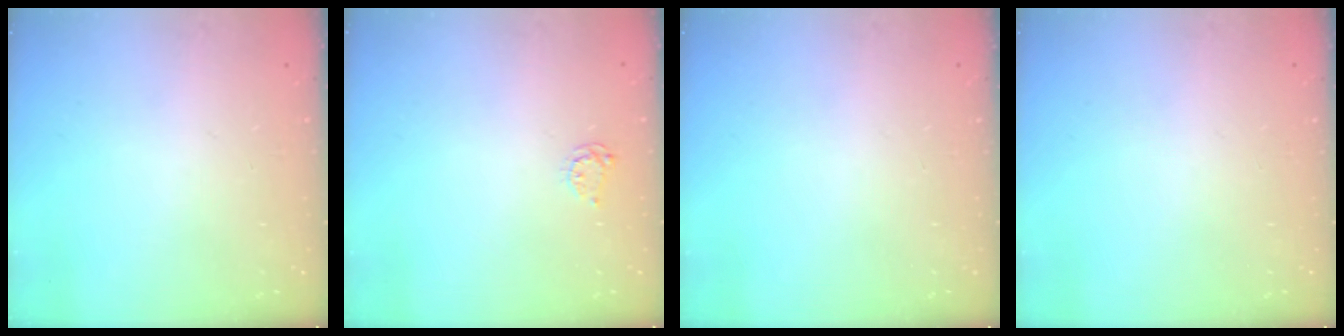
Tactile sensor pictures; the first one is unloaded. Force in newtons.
{"total": 3.5, "press": 3.5, "slide": 0.5}
{"total": 0.0}
{"total": 0.0}